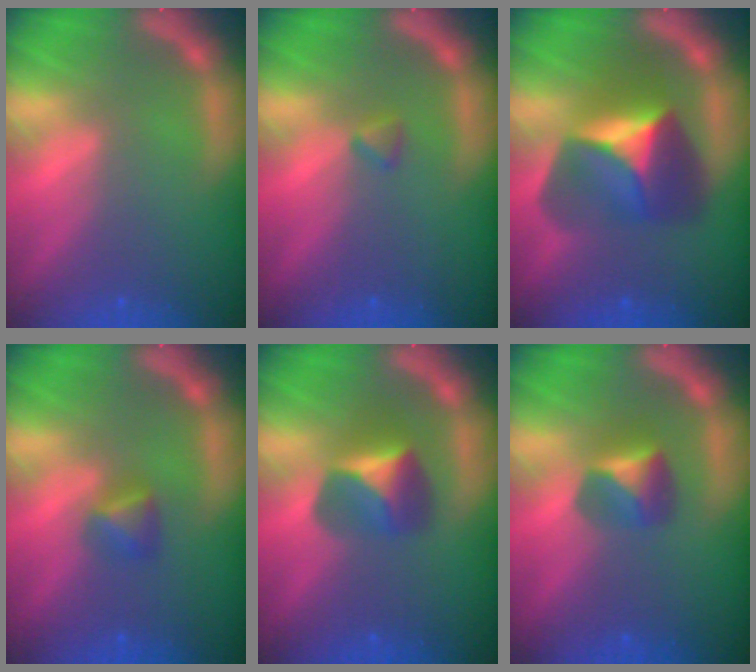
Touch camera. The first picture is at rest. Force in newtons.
{"total": 0.9}
{"total": 7.4}
{"total": 1.9}
{"total": 3.9}
{"total": 2.9}